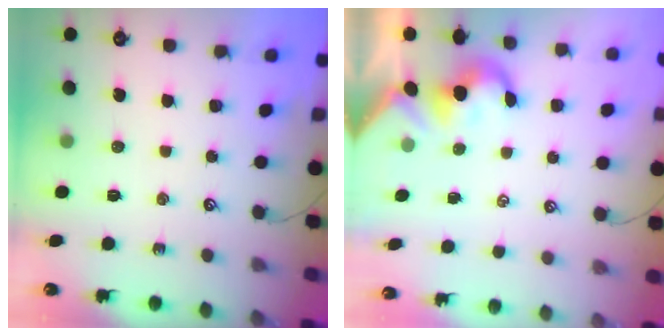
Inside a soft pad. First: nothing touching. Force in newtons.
{"total": 0.6, "press": 0.5, "slide": 0.3}